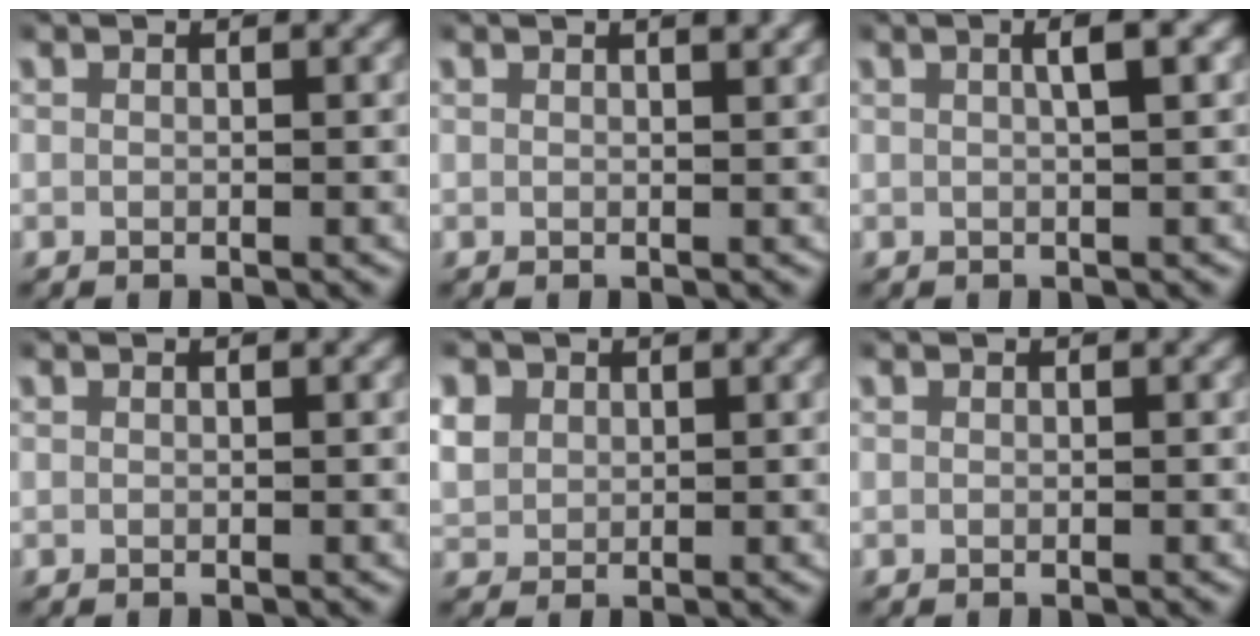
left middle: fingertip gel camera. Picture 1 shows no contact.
{"total": 0.8, "force": [0.6, -0.1, 0.5], "torque": [-0.003, 0.003, 0.008]}
{"total": 2.2, "force": [0.7, -0.1, 2.0], "torque": [-0.031, 0.012, 0.008]}
{"total": 0.0}
{"total": 3.5, "force": [1.1, 3.0, 1.4], "torque": [-0.043, -0.002, 0.028]}
{"total": 0.0}